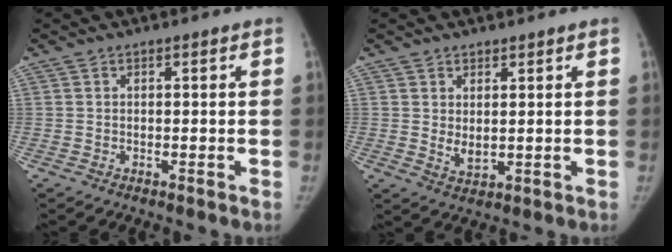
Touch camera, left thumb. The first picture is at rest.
{"total": 2.8, "force": [1.0, 1.6, 2.0], "torque": [-0.028, -0.019, 0.024]}